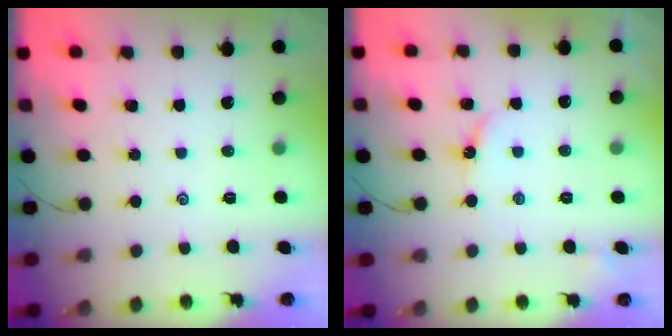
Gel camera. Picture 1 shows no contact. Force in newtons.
{"total": 3.6, "press": 3.5, "slide": 0.3}